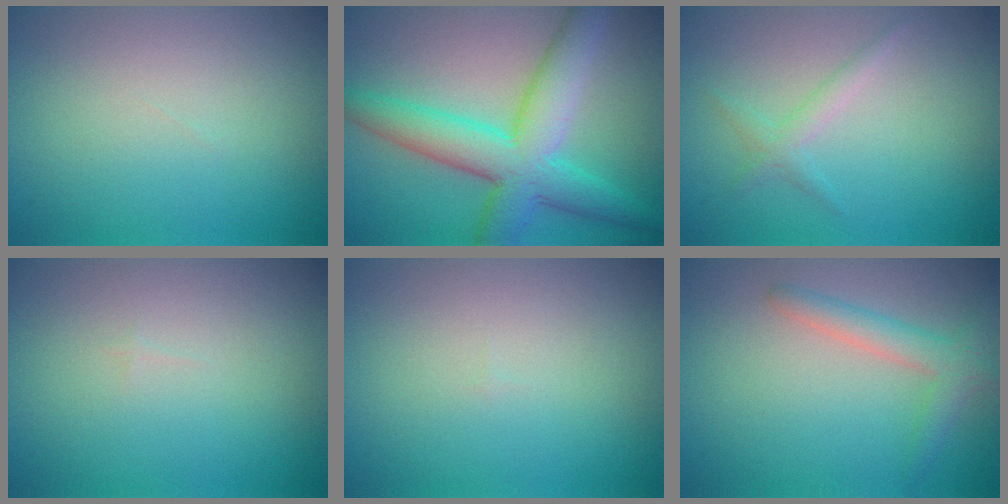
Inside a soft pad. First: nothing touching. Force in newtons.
{"total": 7.7, "press": 7.7, "slide": 0.2}
{"total": 1.4, "press": 1.4, "slide": 0.1}
{"total": 0.0}
{"total": 0.0}
{"total": 2.6, "press": 2.5, "slide": 0.1}